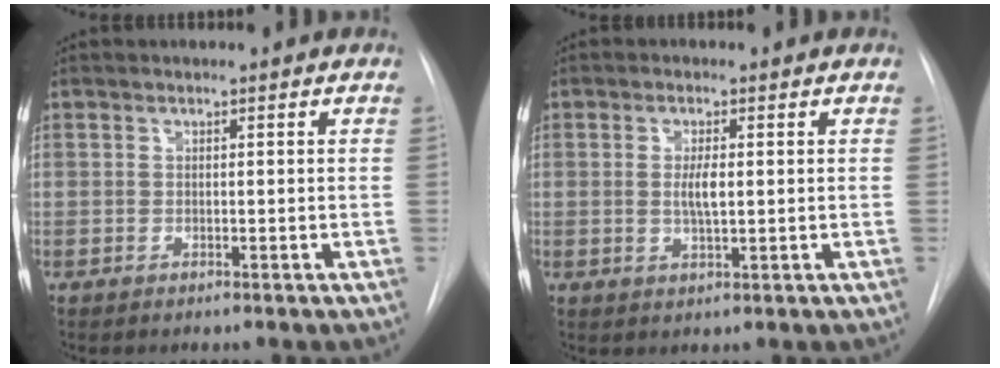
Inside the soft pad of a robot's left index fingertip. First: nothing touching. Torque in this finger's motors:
{"motor_torque": [0.75, 0.28, 0.07, 0.02]}